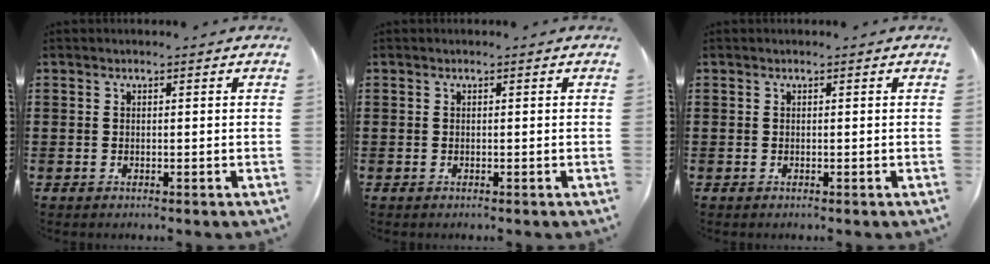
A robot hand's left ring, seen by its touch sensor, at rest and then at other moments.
{"total": 0.0}
{"total": 0.0}